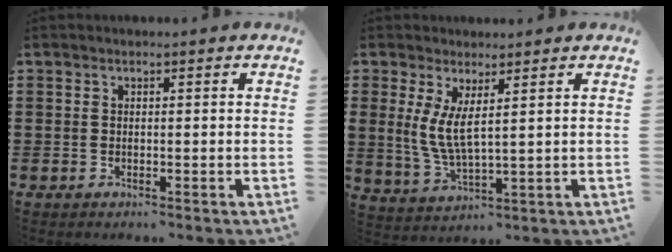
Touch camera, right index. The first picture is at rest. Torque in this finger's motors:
{"motor_torque": [1.24, 0.90, 0.44, 0.21]}